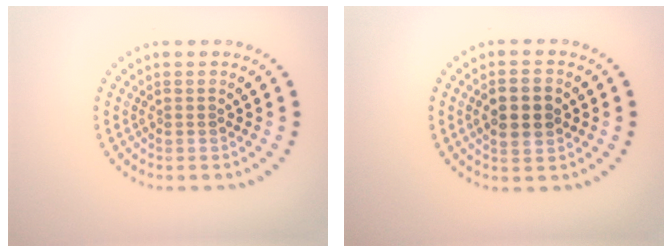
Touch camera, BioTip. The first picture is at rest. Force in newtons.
{"total": 3.7, "press": 3.7, "slide": 0.2}